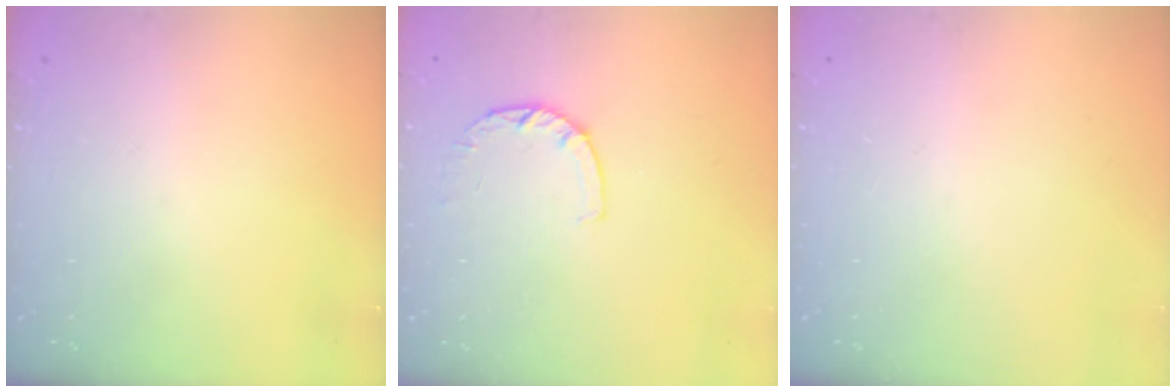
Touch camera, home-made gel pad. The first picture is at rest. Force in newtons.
{"total": 3.0, "press": 2.9, "slide": 0.4}
{"total": 0.0}